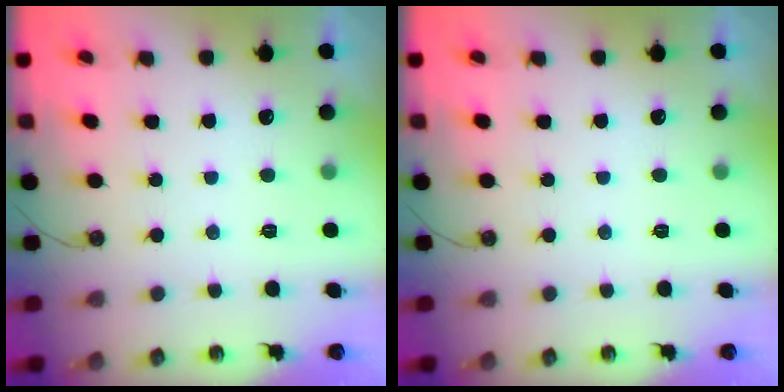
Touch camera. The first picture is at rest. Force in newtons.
{"total": 0.0}